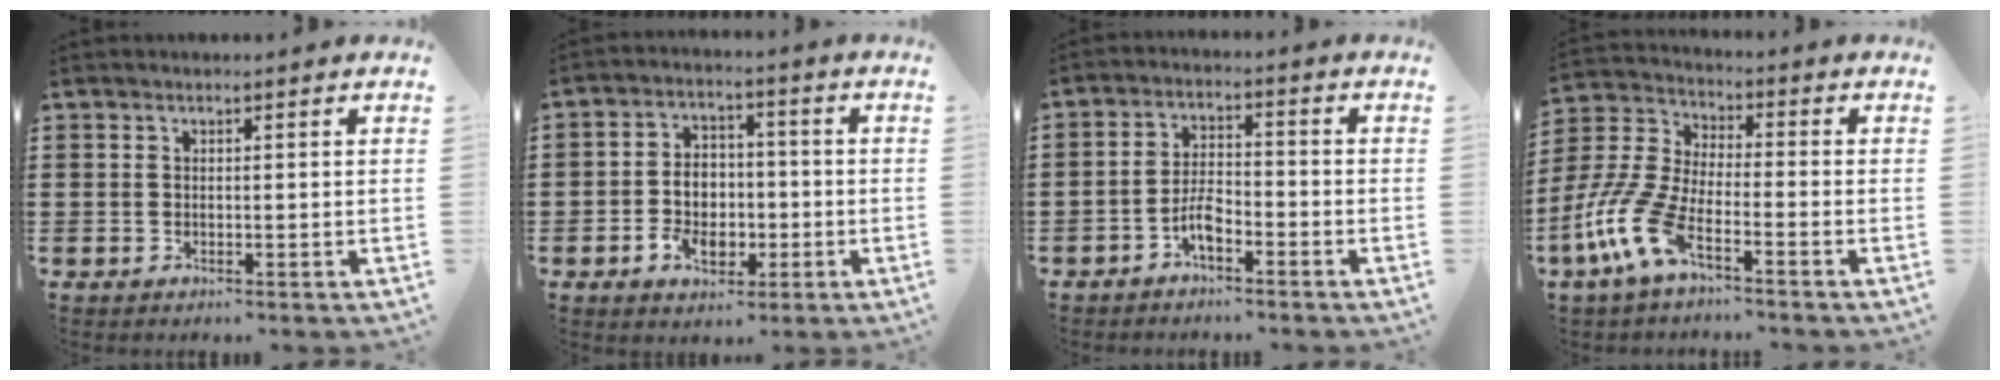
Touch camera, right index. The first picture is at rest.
{"total": 5.9, "force": [-1.7, 4.3, 3.7], "torque": [-0.060, 0.005, -0.035]}
{"total": 4.2, "force": [-2.5, 1.6, 3.0], "torque": [-0.074, 0.000, -0.053]}
{"total": 9.3, "force": [-6.2, 2.5, 6.4], "torque": [-0.186, -0.020, -0.131]}